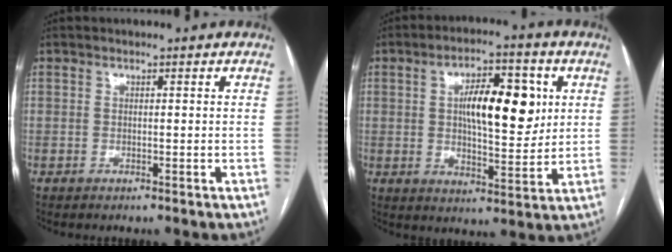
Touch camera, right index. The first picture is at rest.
{"total": 12.1, "force": [2.7, 4.3, 11.0], "torque": [-0.179, 0.015, 0.044]}